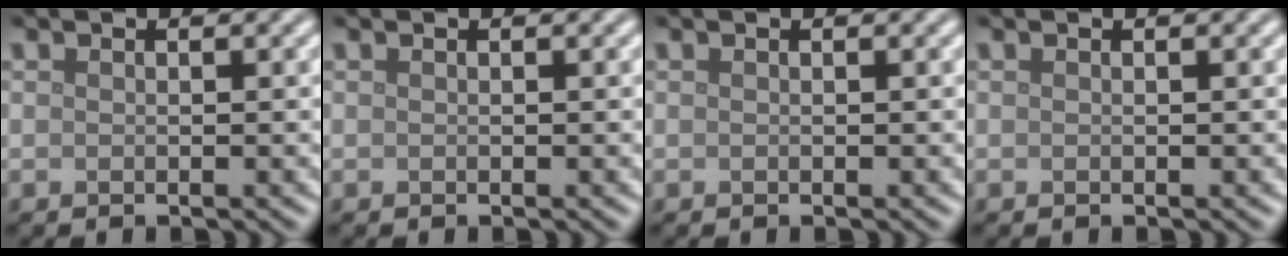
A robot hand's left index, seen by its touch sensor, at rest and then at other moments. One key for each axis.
{"total": 0.0}
{"total": 0.0}
{"total": 0.0}